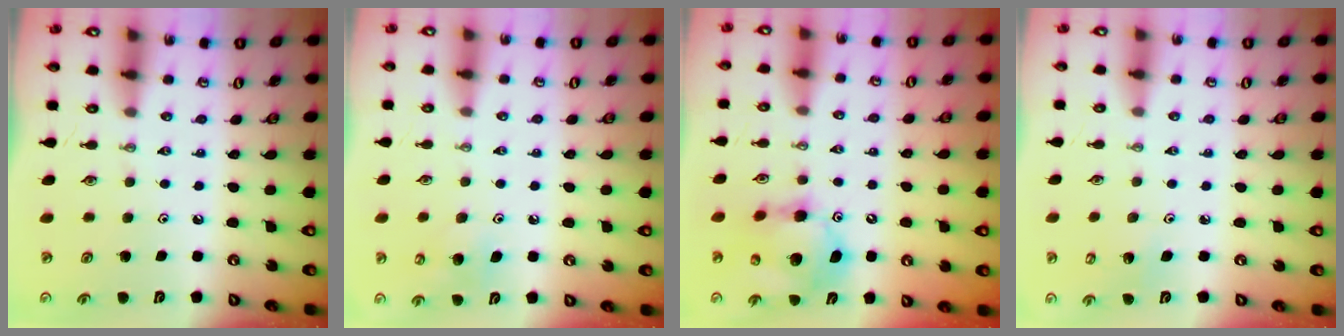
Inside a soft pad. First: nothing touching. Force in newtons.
{"total": 9.5, "press": 9.4, "slide": 1.4}
{"total": 13.8, "press": 13.6, "slide": 2.4}
{"total": 4.2, "press": 3.9, "slide": 1.6}